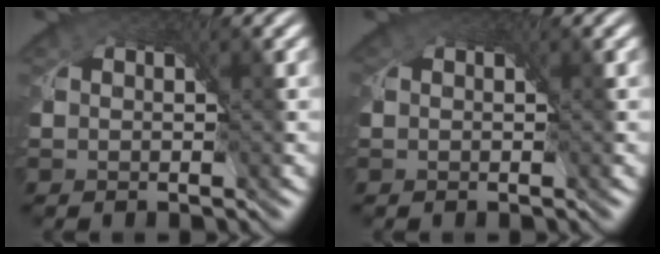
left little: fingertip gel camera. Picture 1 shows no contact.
{"total": 0.6, "force": [0.1, 0.6, 0.1], "torque": [-0.003, -0.001, -0.001]}